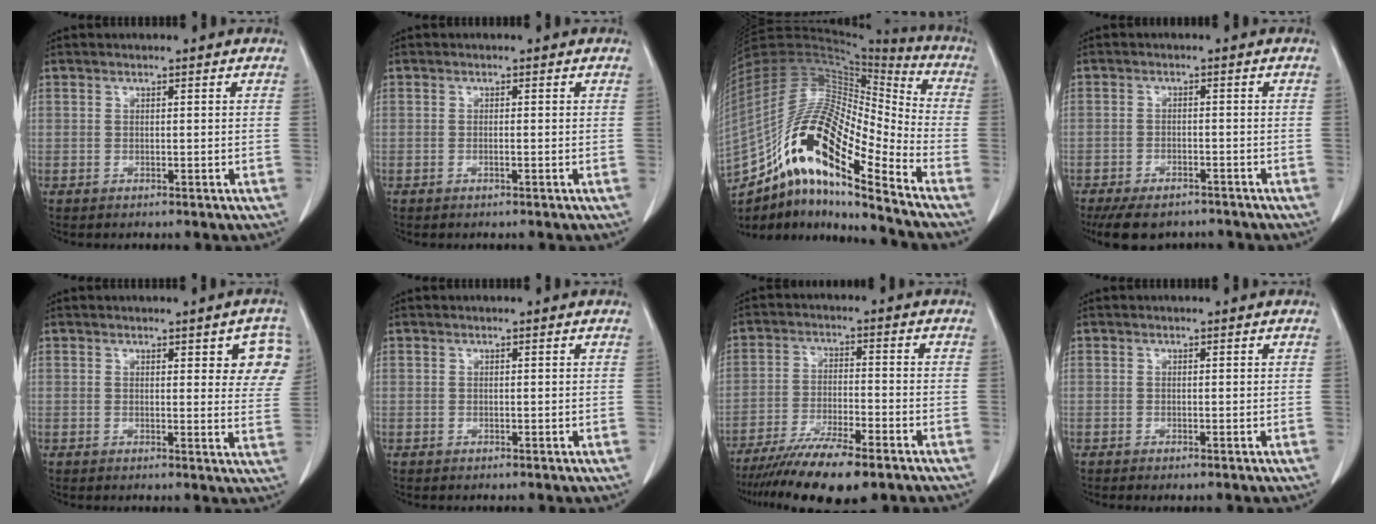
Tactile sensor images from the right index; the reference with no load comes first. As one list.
[{"total": 0.5, "force": [-0.3, 0.1, 0.4], "torque": [-0.009, 0.000, -0.003]}, {"total": 23.2, "force": [-13.9, 4.9, 17.9], "torque": [-0.369, 0.006, -0.249]}, {"total": 9.7, "force": [-7.8, 4.2, 4.0], "torque": [-0.069, -0.011, -0.109]}, {"total": 7.0, "force": [3.2, 2.1, 5.8], "torque": [-0.052, -0.010, 0.030]}, {"total": 0.0}, {"total": 13.2, "force": [-10.2, 1.9, 8.3], "torque": [-0.149, -0.029, -0.167]}, {"total": 0.6, "force": [-0.3, 0.1, 0.5], "torque": [-0.015, -0.003, -0.003]}]